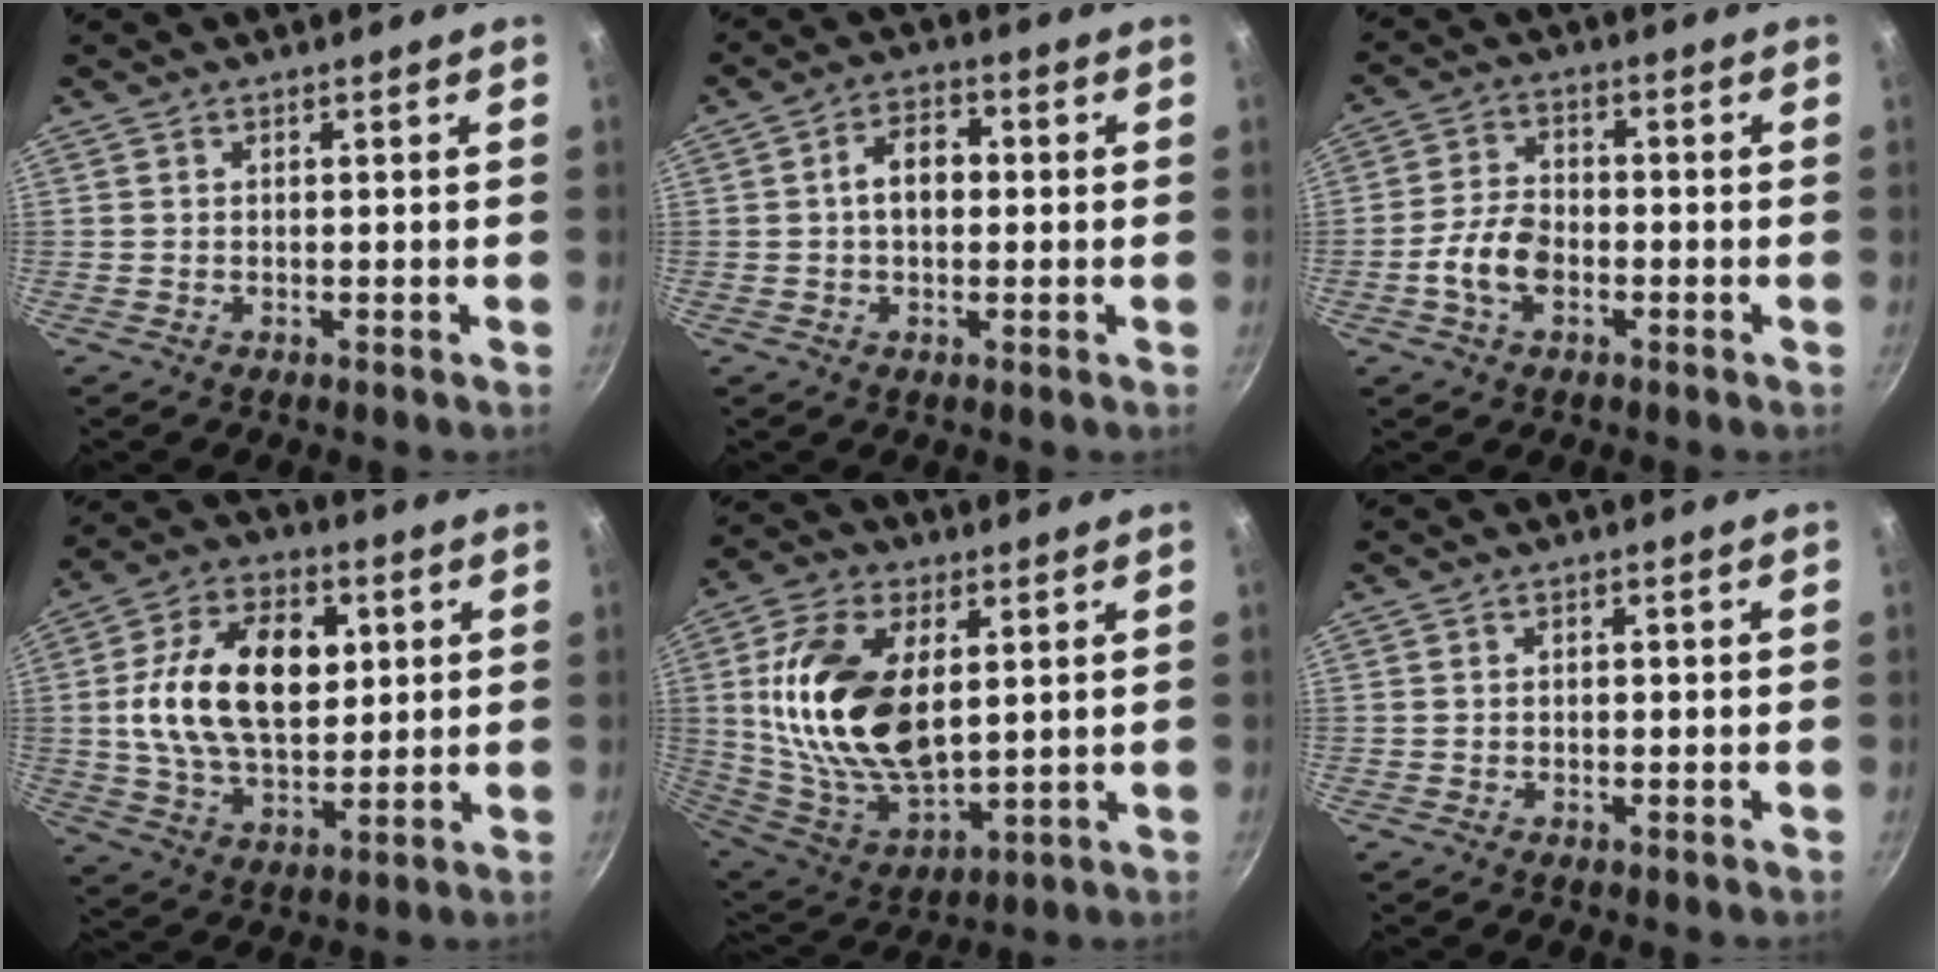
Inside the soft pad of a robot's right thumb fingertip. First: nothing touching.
{"total": 6.3, "force": [0.2, 4.3, 4.6], "torque": [-0.049, 0.020, -0.004]}
{"total": 7.5, "force": [-2.5, 4.6, 5.4], "torque": [-0.096, 0.026, -0.052]}
{"total": 19.2, "force": [3.2, 12.1, 14.5], "torque": [-0.231, 0.002, 0.052]}
{"total": 21.6, "force": [3.8, 12.4, 17.2], "torque": [-0.312, -0.015, 0.083]}
{"total": 0.6, "force": [-0.2, 0.5, 0.3], "torque": [-0.003, 0.004, -0.002]}